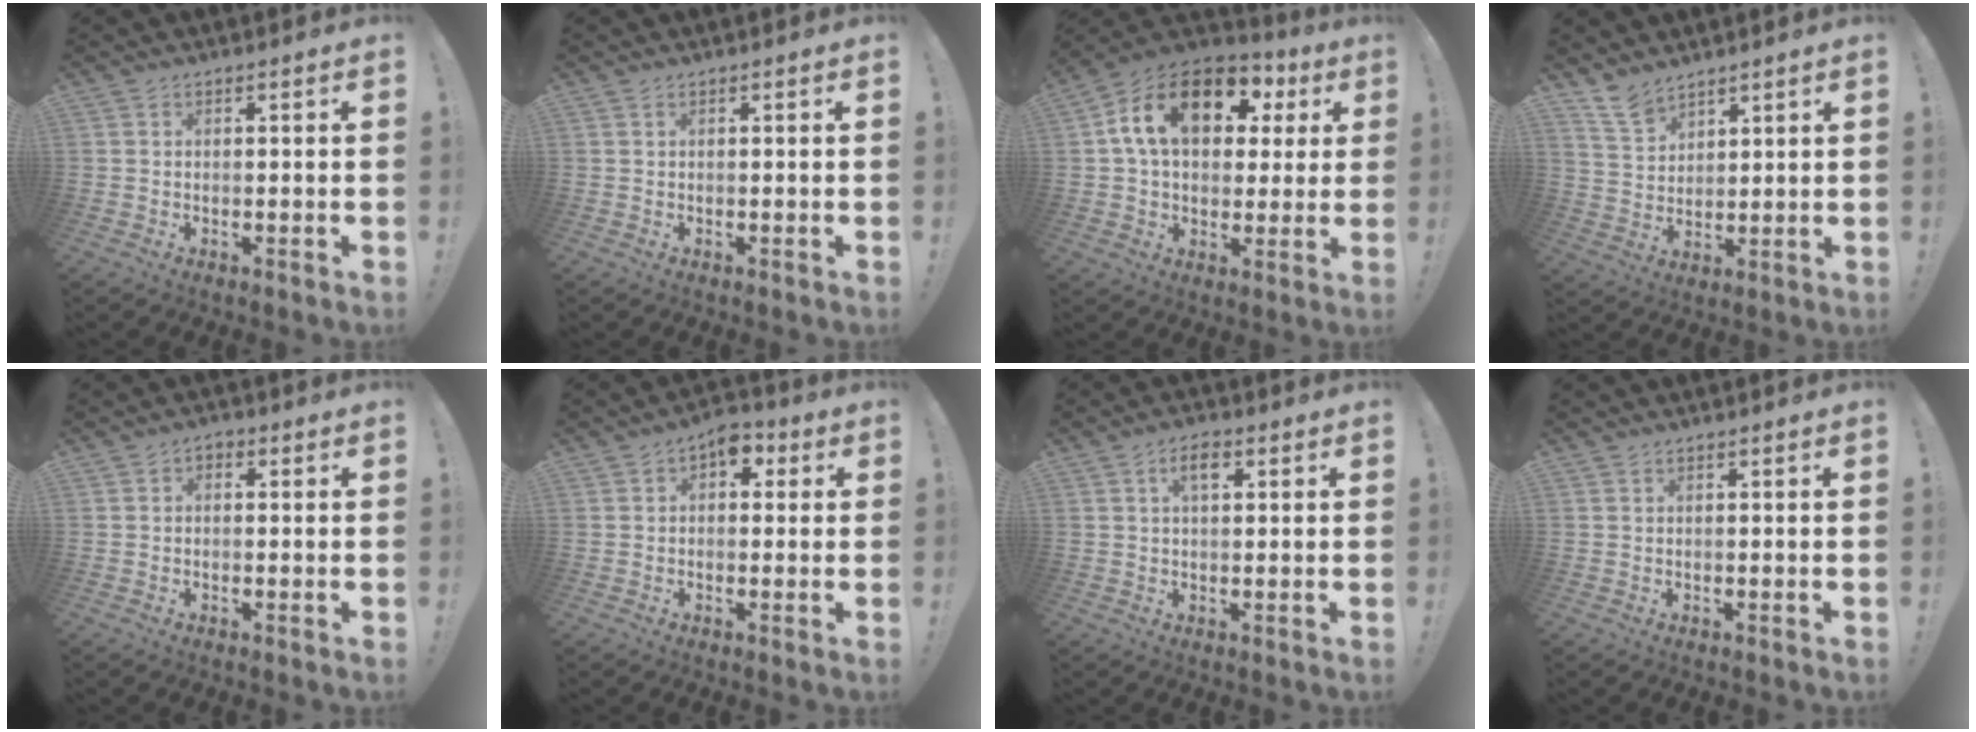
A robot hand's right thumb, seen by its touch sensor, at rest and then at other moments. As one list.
[{"total": 0.0}, {"total": 18.4, "force": [6.4, 11.7, 12.7], "torque": [-0.210, -0.002, 0.113]}, {"total": 8.0, "force": [6.7, 3.8, 2.1], "torque": [-0.046, -0.045, 0.132]}, {"total": 1.8, "force": [-0.7, 1.3, 1.1], "torque": [-0.016, 0.009, -0.012]}, {"total": 6.0, "force": [1.6, 4.2, 4.0], "torque": [-0.048, 0.000, 0.026]}, {"total": 4.6, "force": [1.8, 2.1, 3.7], "torque": [-0.055, 0.000, 0.025]}, {"total": 0.0}]